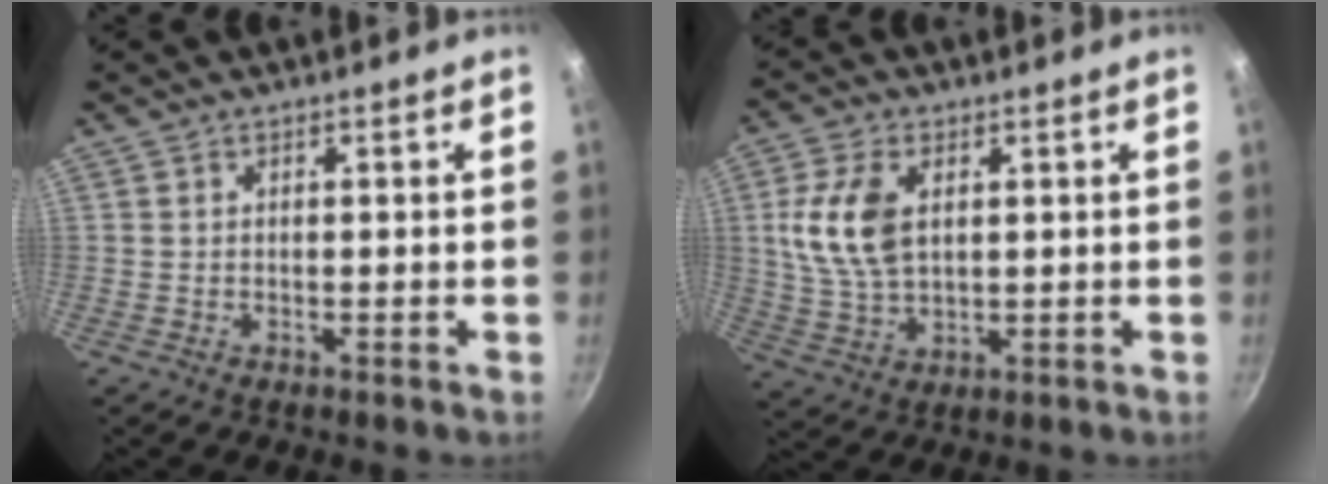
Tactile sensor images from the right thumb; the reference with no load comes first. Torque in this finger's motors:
{"motor_torque": [-0.82, 1.31, 0.89, 0.43, 0.08]}